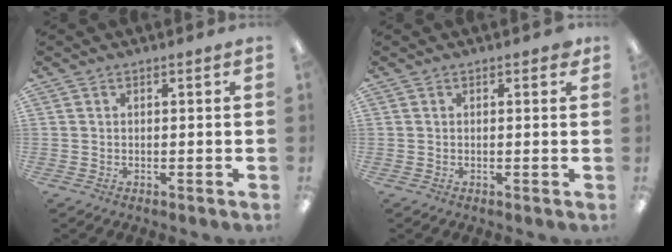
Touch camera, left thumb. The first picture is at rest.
{"total": 1.0, "force": [0.5, 0.5, 0.7], "torque": [-0.007, 0.000, 0.007]}